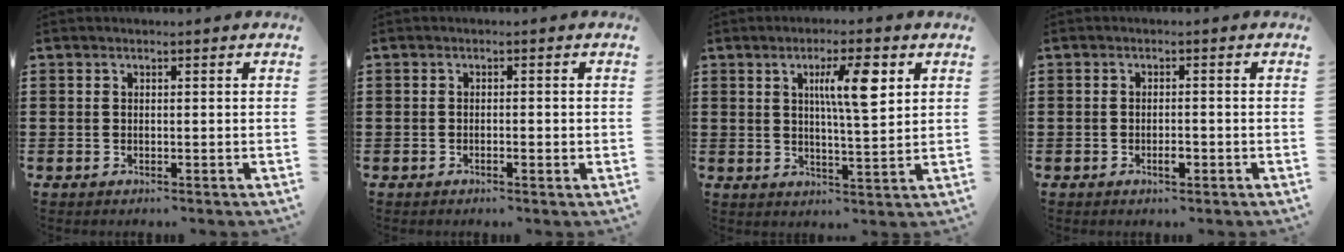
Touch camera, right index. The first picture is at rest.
{"total": 1.0, "force": [-0.3, 0.1, 0.9], "torque": [-0.018, -0.005, -0.005]}
{"total": 7.7, "force": [3.0, 1.4, 7.0], "torque": [-0.127, 0.003, 0.042]}
{"total": 2.0, "force": [-0.8, 0.6, 1.7], "torque": [-0.032, -0.002, -0.014]}